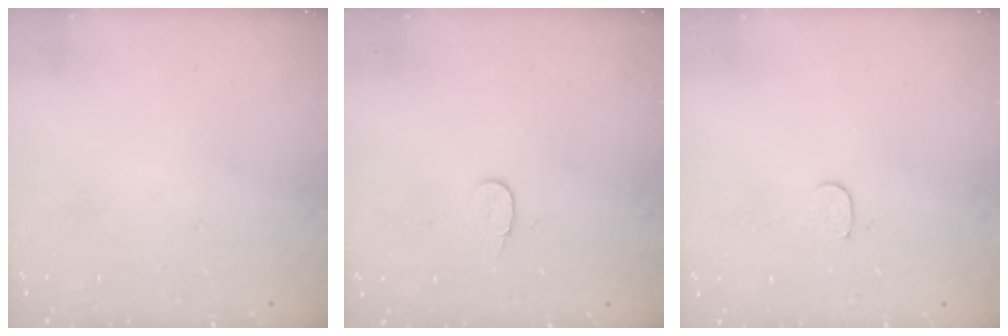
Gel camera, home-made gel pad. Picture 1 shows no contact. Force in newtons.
{"total": 5.6, "press": 5.6, "slide": 0.5}
{"total": 3.5, "press": 3.5, "slide": 0.3}